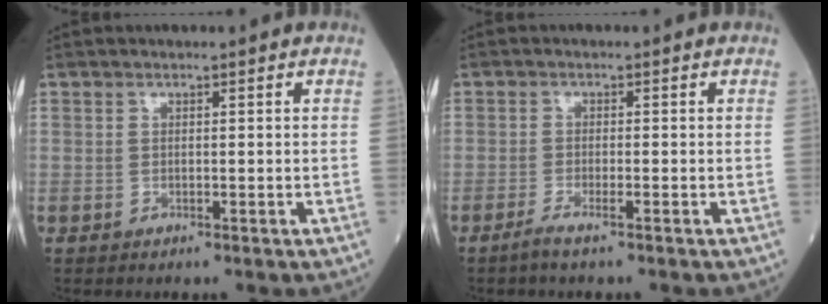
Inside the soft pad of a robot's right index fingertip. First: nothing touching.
{"total": 2.1, "force": [-1.3, 0.0, 1.6], "torque": [-0.036, -0.004, -0.029]}